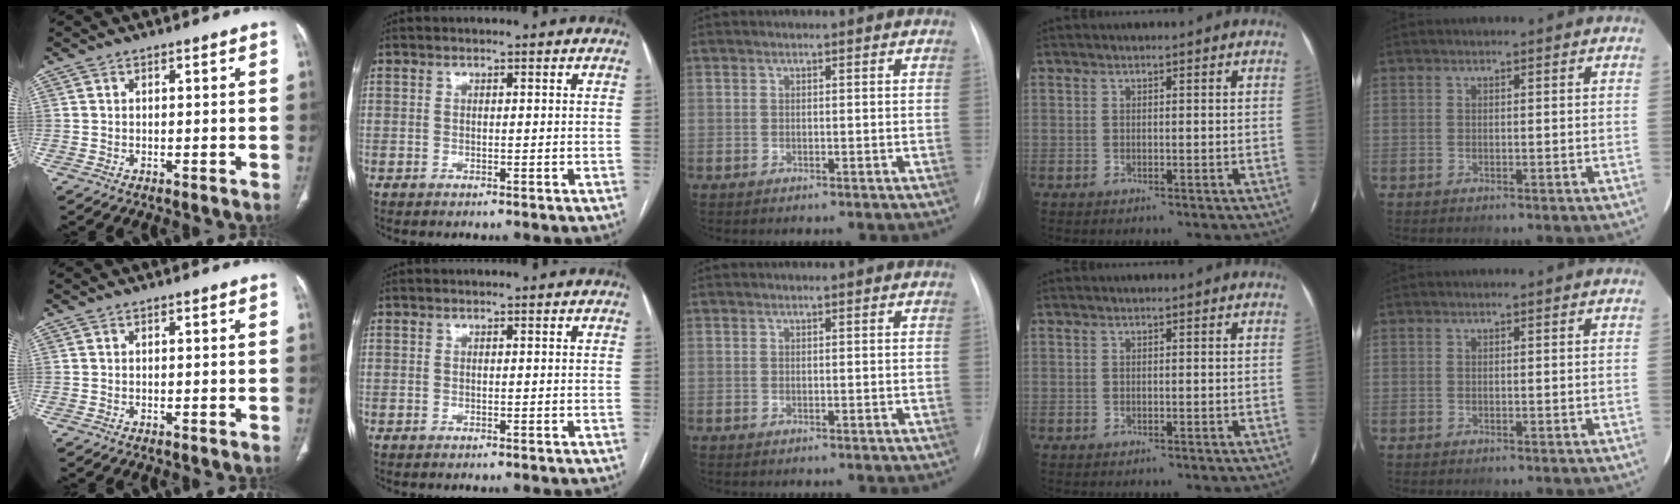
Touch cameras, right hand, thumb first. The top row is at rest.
{}